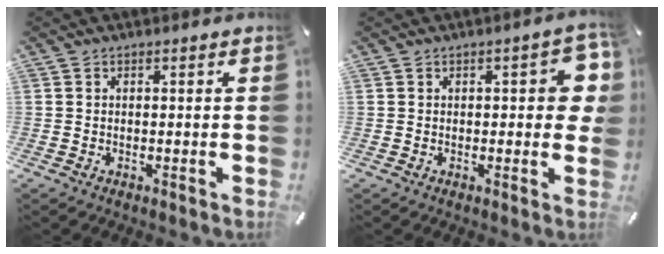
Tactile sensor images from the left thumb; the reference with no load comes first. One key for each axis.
{"total": 7.2, "fx": 0.8, "fy": 3.1, "fz": 6.4, "tx": -0.068, "ty": -0.007, "tz": 0.007}